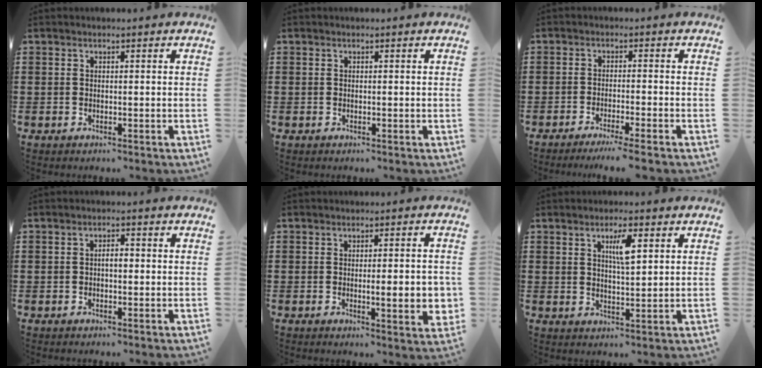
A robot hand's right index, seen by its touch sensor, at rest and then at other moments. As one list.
[{"total": 0.0}, {"total": 2.7, "force": [-2.2, -0.5, 1.5], "torque": [-0.025, -0.004, -0.041]}, {"total": 1.8, "force": [-0.1, 0.7, 1.7], "torque": [-0.031, 0.003, -0.004]}, {"total": 5.8, "force": [-0.7, 1.0, 5.6], "torque": [-0.077, -0.012, -0.013]}, {"total": 4.5, "force": [1.8, 1.1, 4.0], "torque": [-0.067, 0.003, 0.025]}]